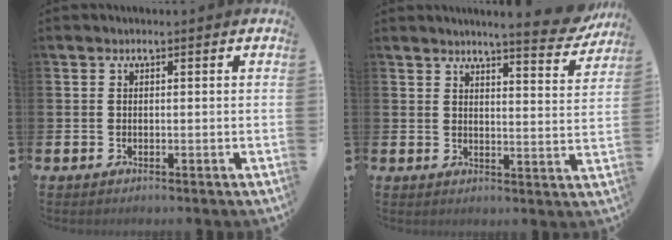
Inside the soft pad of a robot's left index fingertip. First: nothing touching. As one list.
[{"total": 5.7, "force": [5.4, -0.1, 1.8], "torque": [-0.031, -0.035, 0.088]}]